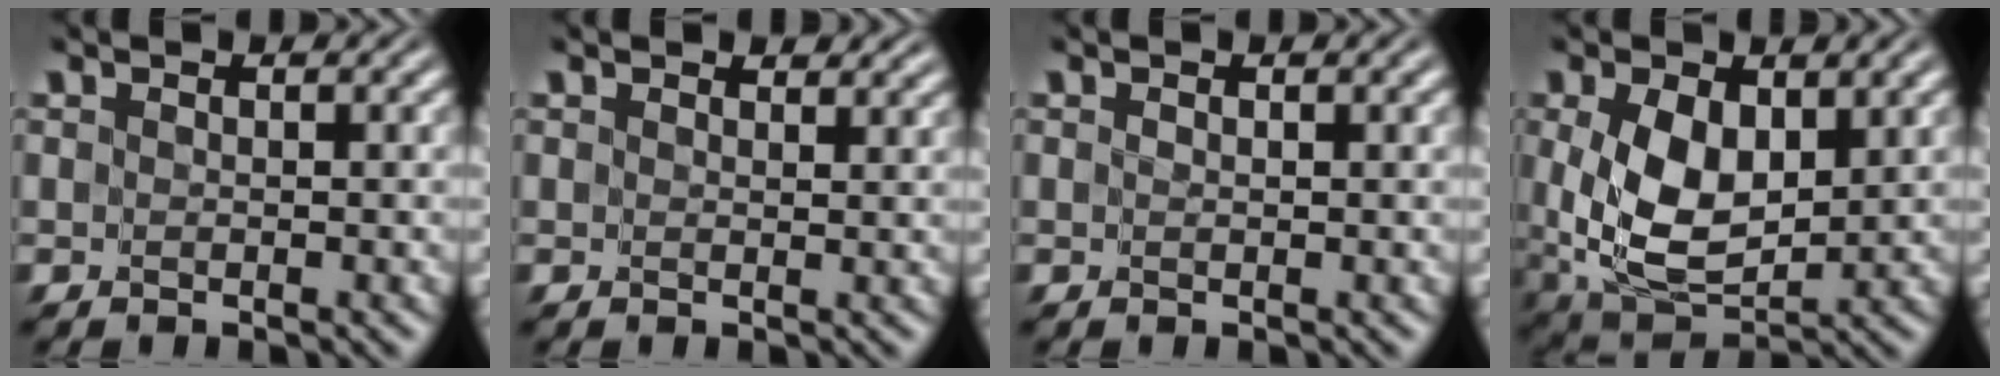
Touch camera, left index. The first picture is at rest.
{"total": 2.4, "force": [2.0, 0.8, 1.0], "torque": [-0.013, 0.002, 0.022]}
{"total": 0.0}
{"total": 6.4, "force": [0.5, 3.8, 5.1], "torque": [-0.113, -0.010, 0.020]}